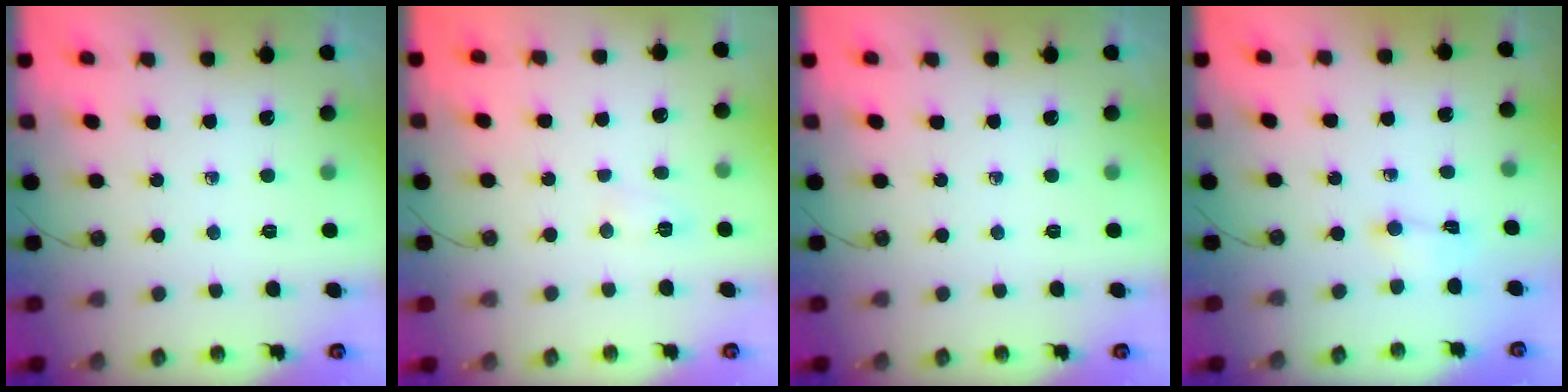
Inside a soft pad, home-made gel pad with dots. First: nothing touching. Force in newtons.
{"total": 9.1, "press": 5.5, "slide": 7.3}
{"total": 0.0}
{"total": 1.5, "press": 1.3, "slide": 0.7}